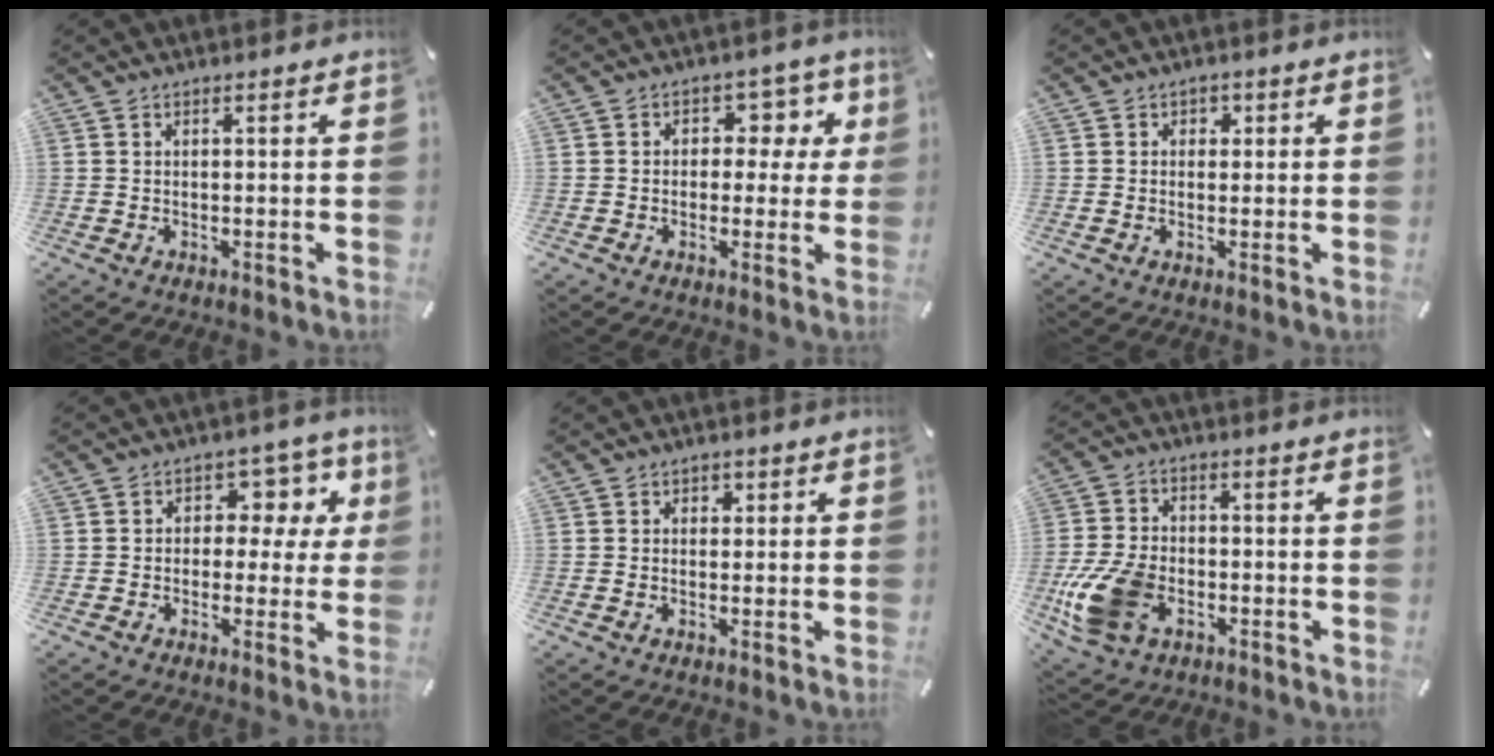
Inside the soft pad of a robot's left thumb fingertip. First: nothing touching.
{"total": 7.3, "force": [1.4, 5.9, 4.1], "torque": [-0.044, -0.002, 0.016]}
{"total": 2.0, "force": [-0.2, 1.8, 0.9], "torque": [-0.001, 0.000, -0.010]}
{"total": 8.7, "force": [1.8, 6.7, 5.2], "torque": [-0.062, -0.006, 0.027]}
{"total": 1.6, "force": [0.0, 1.5, 0.7], "torque": [0.001, 0.000, -0.007]}
{"total": 13.0, "force": [-4.3, 8.8, 8.5], "torque": [-0.185, 0.012, -0.073]}